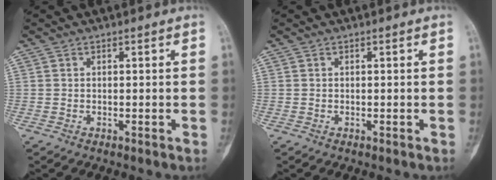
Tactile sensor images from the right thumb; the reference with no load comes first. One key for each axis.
{"total": 0.0}